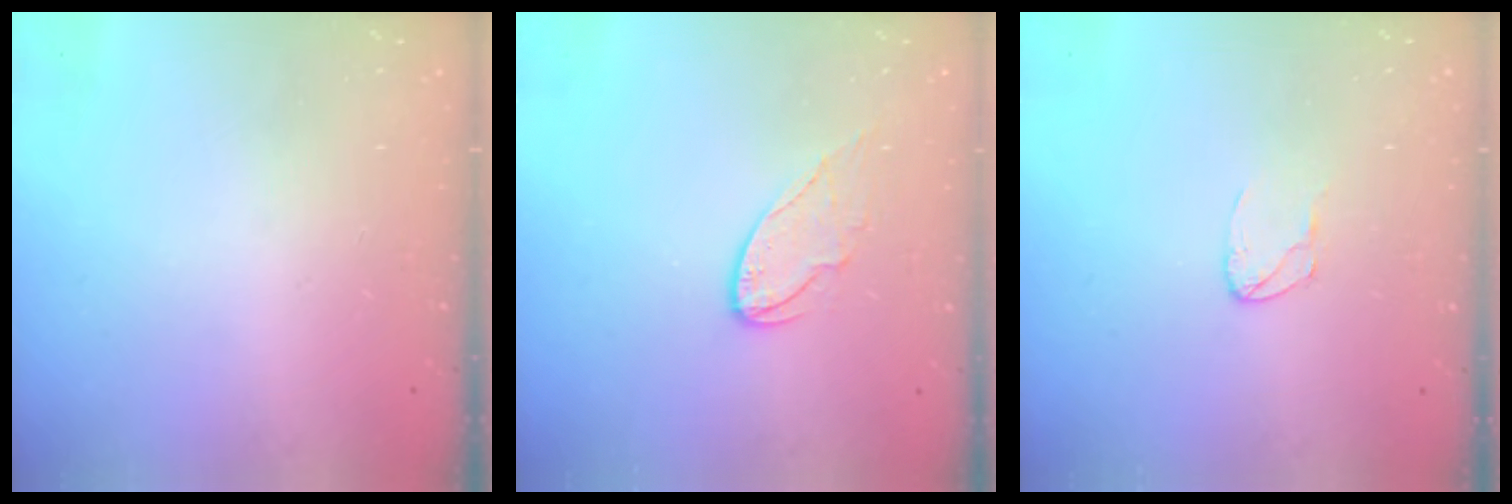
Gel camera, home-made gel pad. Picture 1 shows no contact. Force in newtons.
{"total": 7.1, "press": 7.1, "slide": 0.1}
{"total": 3.9, "press": 3.9, "slide": 0.3}